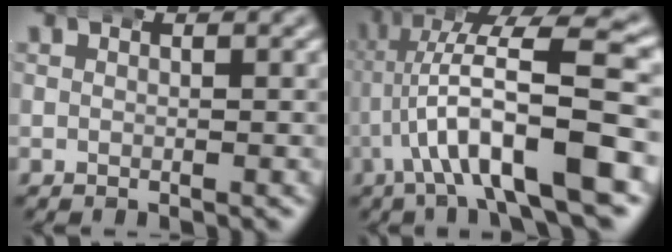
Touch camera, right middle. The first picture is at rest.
{"total": 10.3, "force": [0.0, 3.7, 9.6], "torque": [-0.156, 0.008, 0.002]}